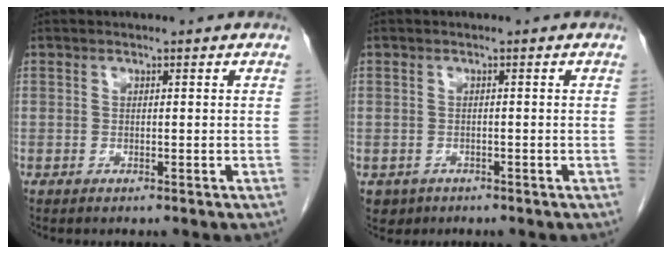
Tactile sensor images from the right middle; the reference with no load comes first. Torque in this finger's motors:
{"motor_torque": [-0.10, 0.13, -0.09, -0.01]}